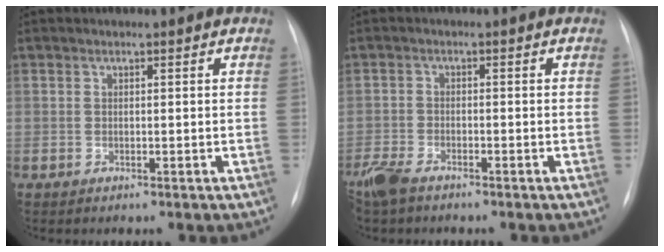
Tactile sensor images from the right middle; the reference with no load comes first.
{"total": 4.4, "force": [-3.6, 1.4, 2.2], "torque": [-0.049, -0.009, -0.068]}